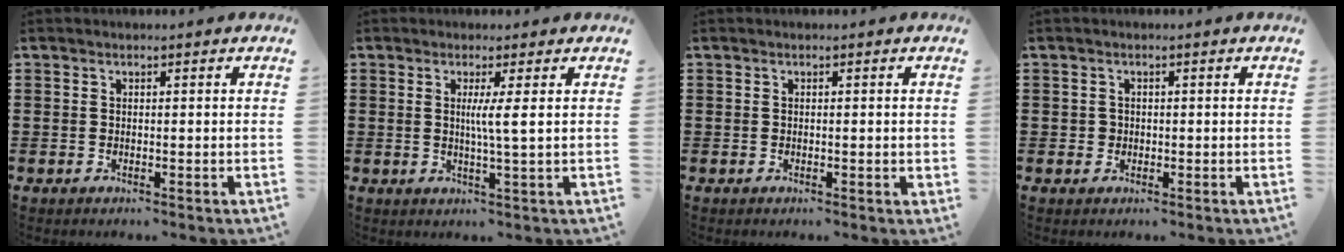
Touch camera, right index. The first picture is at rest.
{"total": 3.7, "force": [0.7, -0.6, 3.5], "torque": [-0.069, -0.007, 0.007]}
{"total": 0.6, "force": [0.0, 0.2, 0.5], "torque": [-0.011, 0.000, 0.001]}
{"total": 1.1, "force": [0.0, 1.1, 0.3], "torque": [-0.008, 0.006, -0.002]}